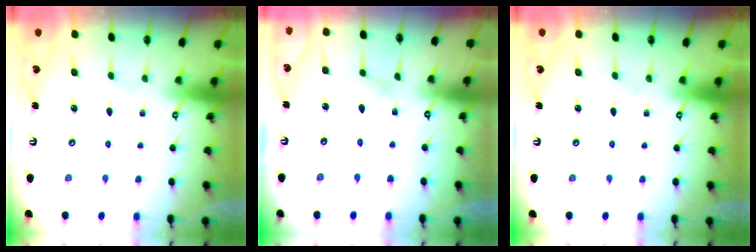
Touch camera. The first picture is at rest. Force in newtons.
{"total": 2.7, "press": 2.7, "slide": 0.3}
{"total": 0.0}